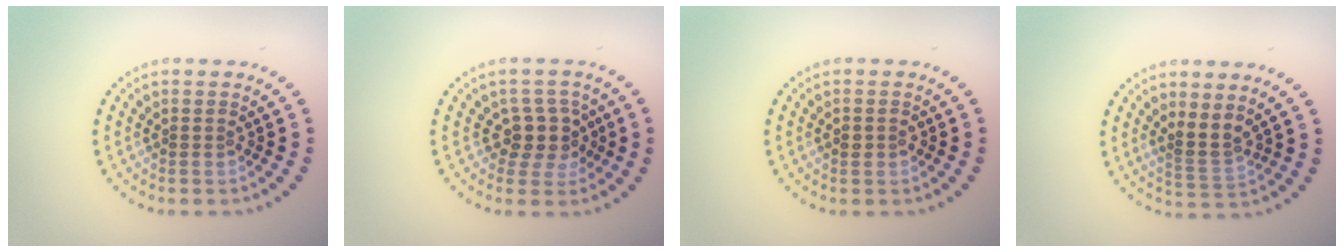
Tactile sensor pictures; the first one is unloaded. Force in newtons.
{"total": 2.9, "press": 2.4, "slide": 1.6}
{"total": 1.2, "press": 1.2, "slide": 0.1}
{"total": 2.0, "press": 1.5, "slide": 1.3}